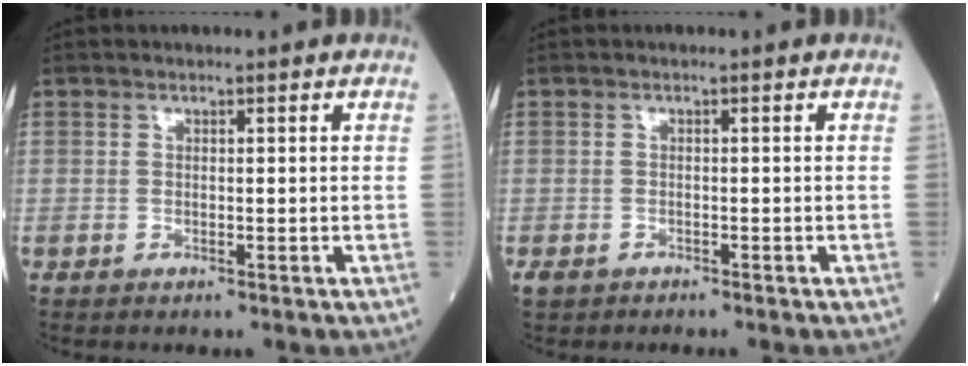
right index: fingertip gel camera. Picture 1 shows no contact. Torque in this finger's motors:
{"motor_torque": [0.20, -0.04, 0.11, 0.02]}